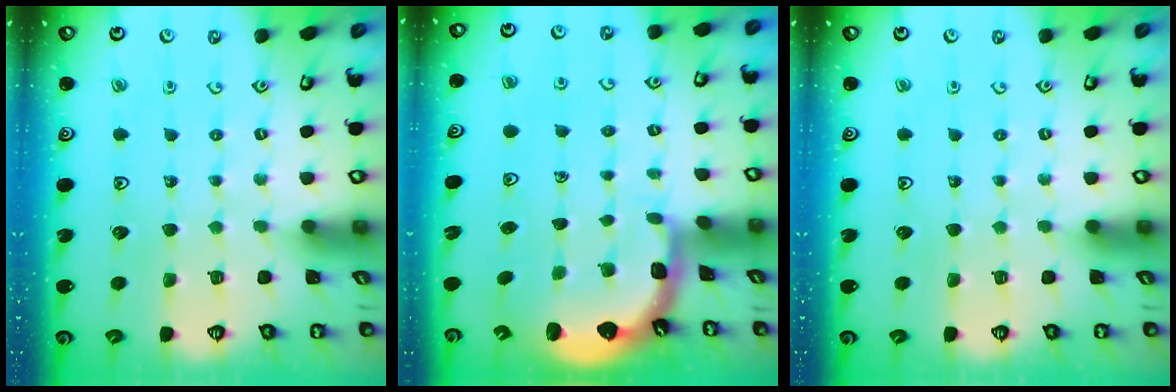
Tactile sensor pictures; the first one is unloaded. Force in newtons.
{"total": 2.6, "press": 1.7, "slide": 1.9}
{"total": 0.0}